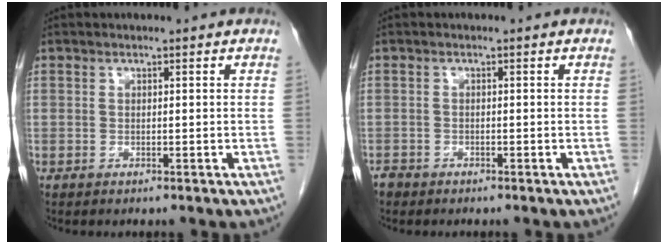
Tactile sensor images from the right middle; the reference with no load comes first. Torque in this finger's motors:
{"motor_torque": [-0.08, -0.02, 0.05, 0.01]}